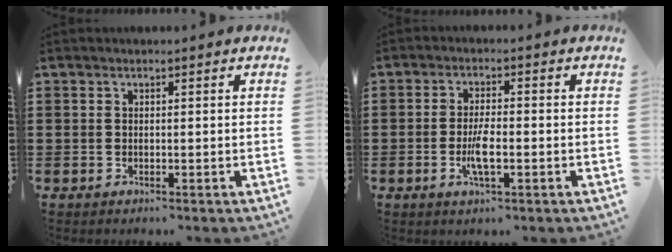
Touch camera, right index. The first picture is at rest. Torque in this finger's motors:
{"motor_torque": [2.14, 0.00, 0.17, 0.05]}